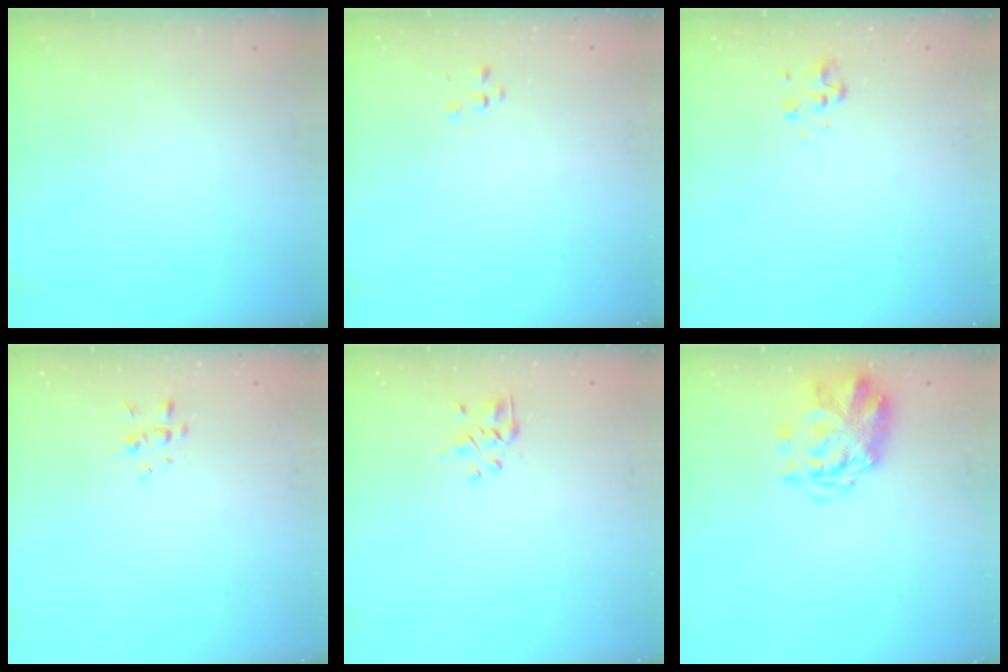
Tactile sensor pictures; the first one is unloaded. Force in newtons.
{"total": 0.6, "press": 0.6, "slide": 0.2}
{"total": 2.9, "press": 2.8, "slide": 0.9}
{"total": 1.9, "press": 1.7, "slide": 0.7}
{"total": 2.2, "press": 2.0, "slide": 1.0}
{"total": 3.8, "press": 3.4, "slide": 1.8}